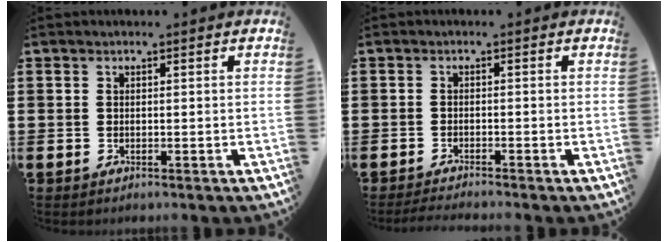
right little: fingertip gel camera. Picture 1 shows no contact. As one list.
[{"total": 1.3, "force": [-1.2, -0.1, 0.5], "torque": [-0.007, 0.002, -0.024]}]